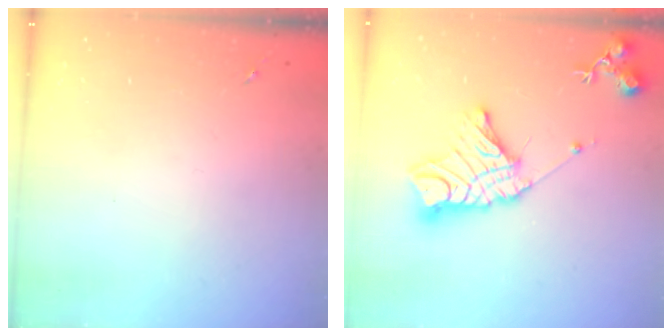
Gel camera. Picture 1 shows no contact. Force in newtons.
{"total": 17.0, "press": 16.9, "slide": 1.3}